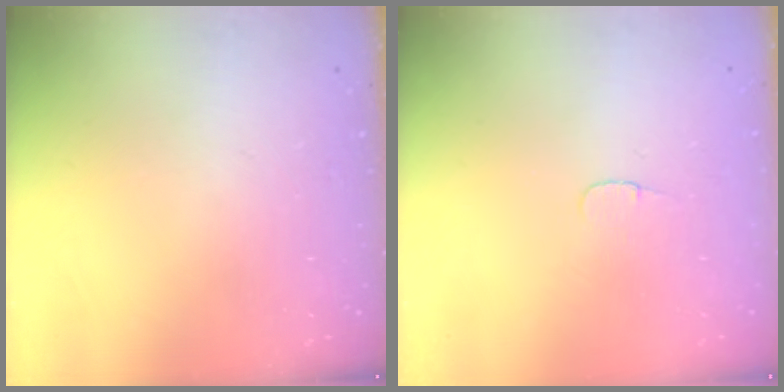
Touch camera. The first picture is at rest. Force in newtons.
{"total": 3.1, "press": 3.1, "slide": 0.3}